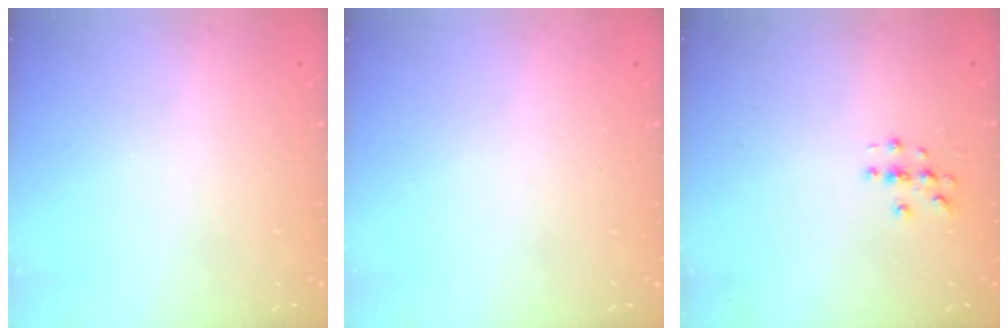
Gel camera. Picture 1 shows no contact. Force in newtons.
{"total": 0.0}
{"total": 2.8, "press": 2.8, "slide": 0.3}